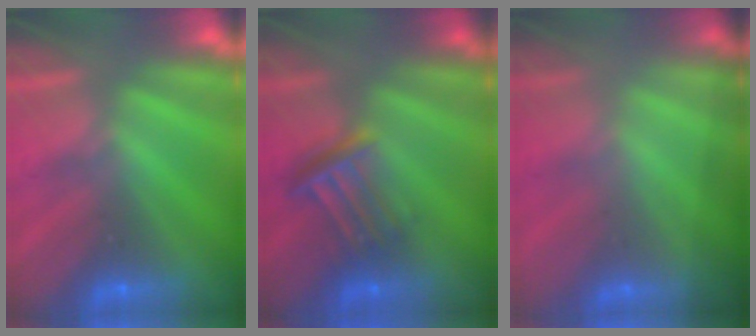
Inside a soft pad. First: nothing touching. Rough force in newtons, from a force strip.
{"total": 3.4}
{"total": 1.5}